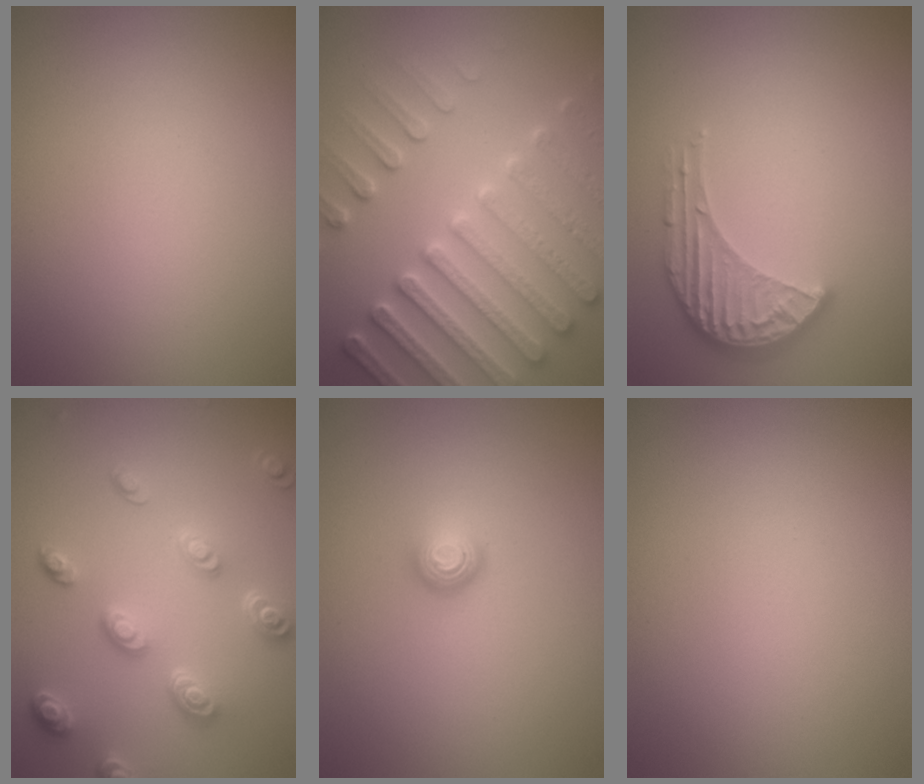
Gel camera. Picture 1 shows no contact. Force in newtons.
{"total": 7.7, "press": 7.4, "slide": 2.0}
{"total": 3.9, "press": 3.2, "slide": 2.3}
{"total": 4.7, "press": 3.6, "slide": 3.1}
{"total": 1.6, "press": 1.0, "slide": 1.2}
{"total": 0.0}